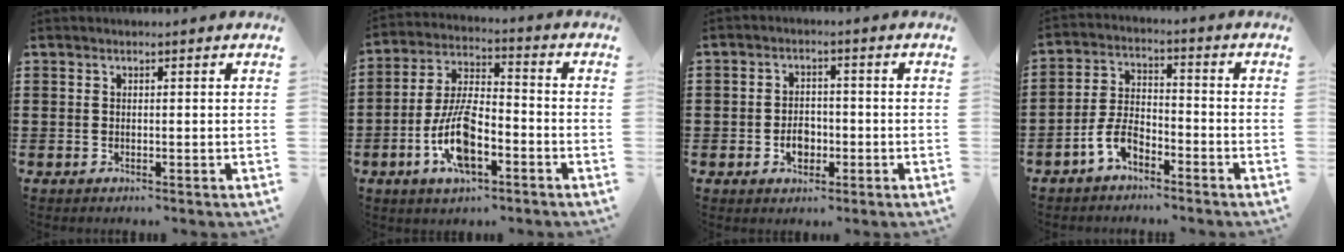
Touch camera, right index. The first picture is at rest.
{"total": 10.4, "force": [-4.0, 4.3, 8.6], "torque": [-0.186, 0.001, -0.074]}
{"total": 3.6, "force": [-1.2, 2.7, 2.0], "torque": [-0.033, 0.001, -0.026]}
{"total": 5.7, "force": [-3.6, 2.7, 3.4], "torque": [-0.088, 0.006, -0.076]}